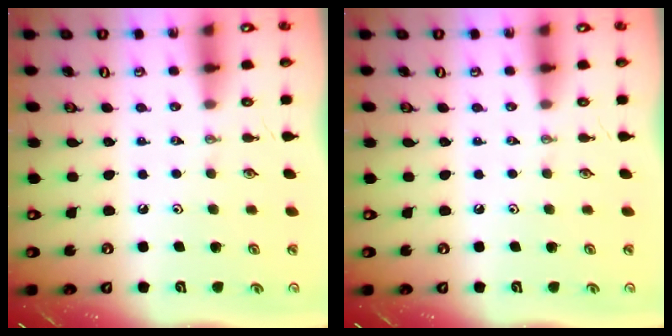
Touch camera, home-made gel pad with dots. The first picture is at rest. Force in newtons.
{"total": 0.0}